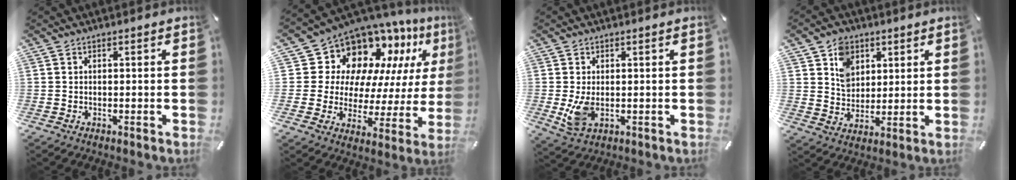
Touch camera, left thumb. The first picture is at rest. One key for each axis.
{"total": 13.6, "fx": 9.8, "fy": 8.8, "fz": 3.3, "tx": -0.065, "ty": -0.100, "tz": 0.174}
{"total": 6.2, "fx": -0.3, "fy": 3.4, "fz": 5.2, "tx": -0.099, "ty": -0.010, "tz": -0.007}
{"total": 8.0, "fx": 3.8, "fy": 6.6, "fz": 2.5, "tx": -0.040, "ty": -0.003, "tz": 0.069}